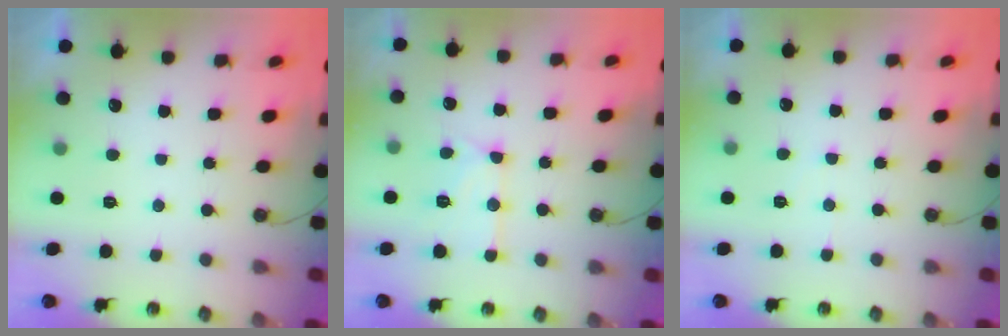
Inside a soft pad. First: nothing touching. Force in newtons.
{"total": 13.1, "press": 13.1, "slide": 1.3}
{"total": 3.9, "press": 3.9, "slide": 0.6}